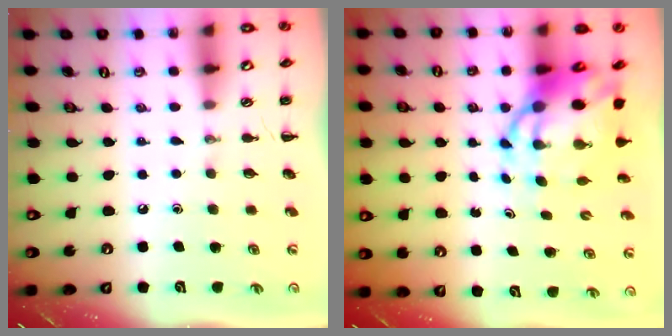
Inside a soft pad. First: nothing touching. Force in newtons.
{"total": 10.5, "press": 10.1, "slide": 3.0}